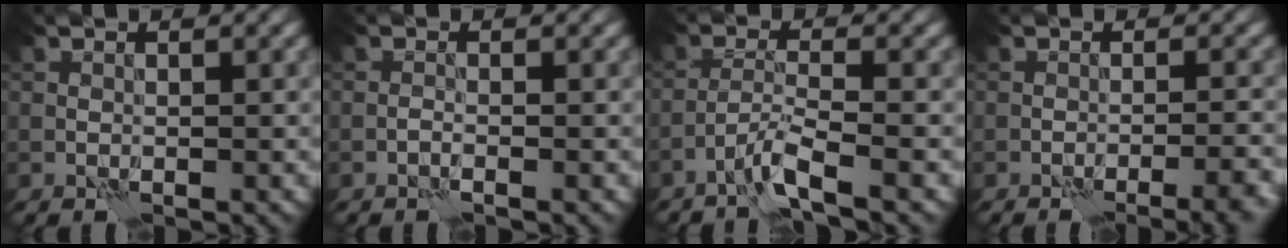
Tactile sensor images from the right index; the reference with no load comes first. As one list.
[{"total": 0.8, "force": [-0.6, 0.1, 0.6], "torque": [-0.012, 0.002, -0.012]}, {"total": 3.3, "force": [-2.3, 0.2, 2.5], "torque": [-0.046, 0.009, -0.055]}, {"total": 6.0, "force": [-4.2, 1.5, 4.0], "torque": [-0.041, 0.009, -0.047]}]